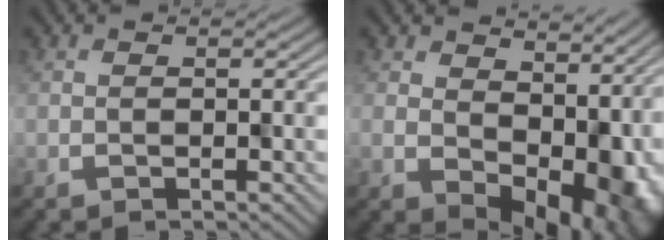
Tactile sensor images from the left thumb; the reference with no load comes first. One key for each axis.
{"total": 12.4, "fx": 0.8, "fy": 7.8, "fz": 9.6, "tx": -0.128, "ty": -0.035, "tz": 0.044}